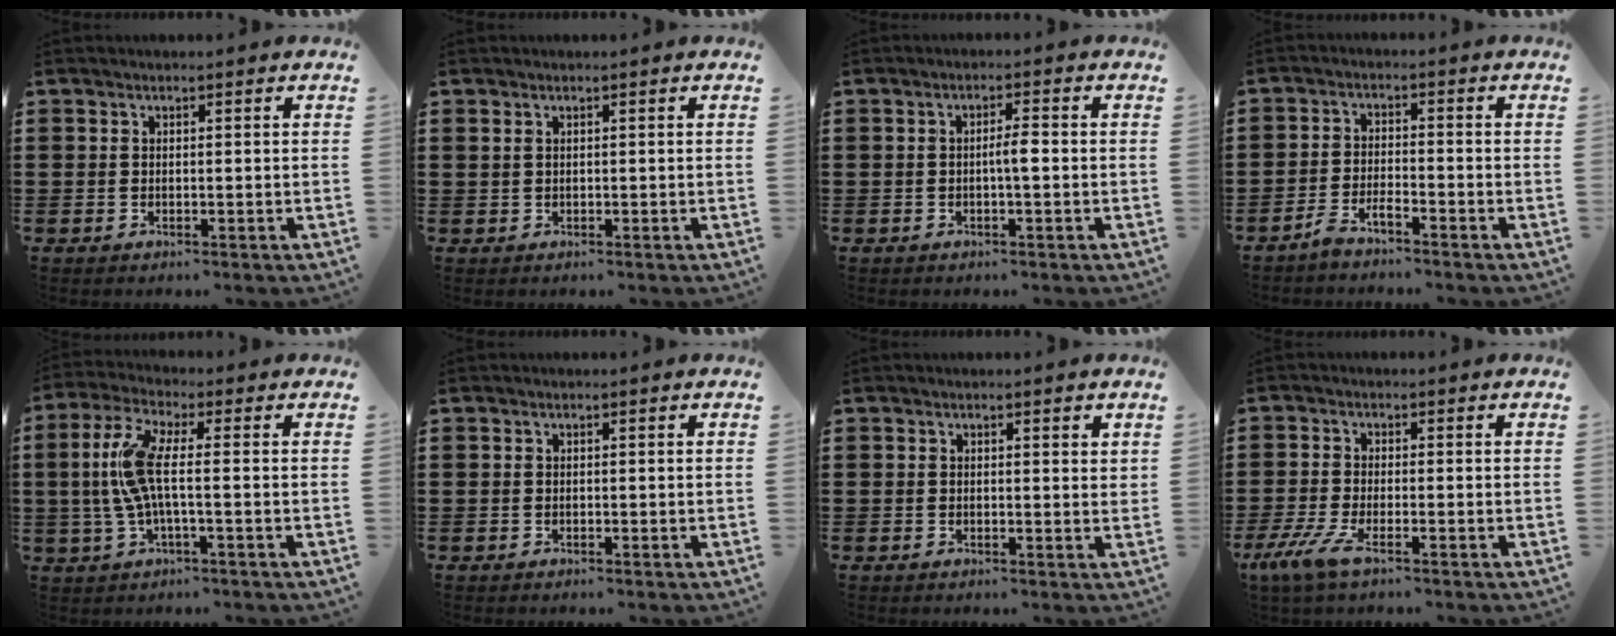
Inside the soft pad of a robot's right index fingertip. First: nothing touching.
{"total": 0.6, "force": [0.4, 0.2, 0.3], "torque": [-0.008, 0.002, 0.007]}
{"total": 2.5, "force": [-0.4, 0.4, 2.4], "torque": [-0.044, 0.002, -0.008]}
{"total": 2.9, "force": [-2.6, 0.2, 1.1], "torque": [-0.029, 0.003, -0.053]}
{"total": 8.5, "force": [-0.1, 2.1, 8.3], "torque": [-0.201, -0.016, -0.016]}
{"total": 0.0}
{"total": 0.7, "force": [0.4, 0.3, 0.5], "torque": [-0.010, 0.005, 0.008]}
{"total": 4.6, "force": [-2.5, 0.6, 3.8], "torque": [-0.100, -0.021, -0.052]}